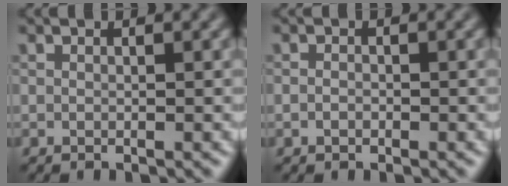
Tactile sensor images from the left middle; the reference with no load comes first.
{"total": 0.7, "force": [-0.3, 0.6, 0.4], "torque": [-0.006, -0.001, -0.008]}